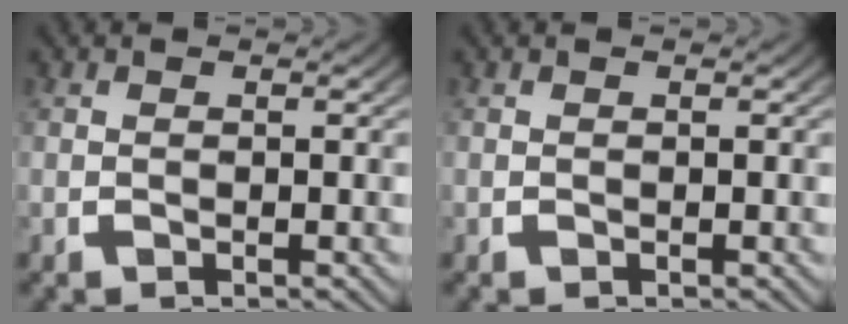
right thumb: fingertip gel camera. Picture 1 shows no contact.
{"total": 0.0}